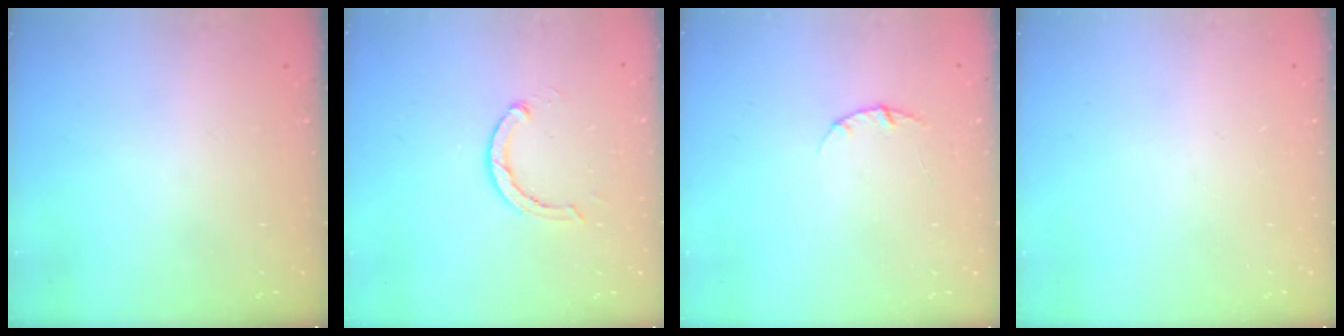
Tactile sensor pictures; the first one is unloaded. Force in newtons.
{"total": 2.9, "press": 2.9, "slide": 0.4}
{"total": 2.8, "press": 2.8, "slide": 0.4}
{"total": 0.0}